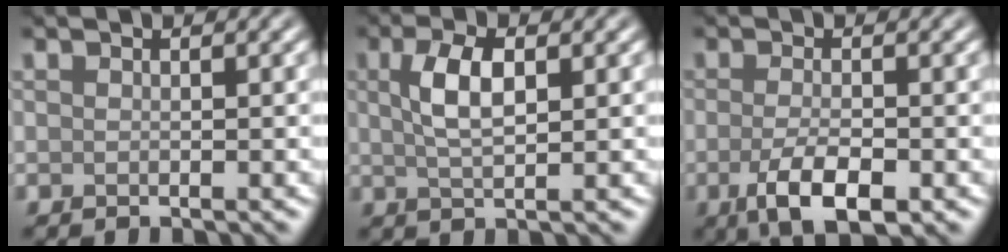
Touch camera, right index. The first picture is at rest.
{"total": 3.8, "force": [1.1, 1.4, 3.3], "torque": [-0.071, 0.006, 0.021]}
{"total": 4.6, "force": [-1.9, 1.6, 3.9], "torque": [-0.077, -0.007, -0.034]}